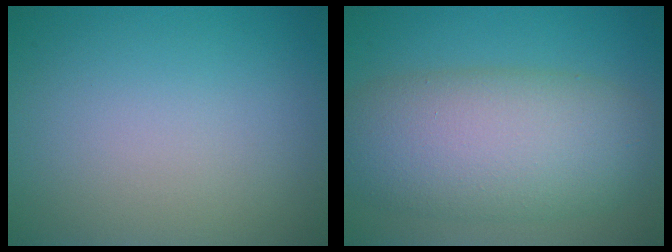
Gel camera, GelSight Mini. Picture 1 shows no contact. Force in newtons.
{"total": 9.6, "press": 9.6, "slide": 0.7}